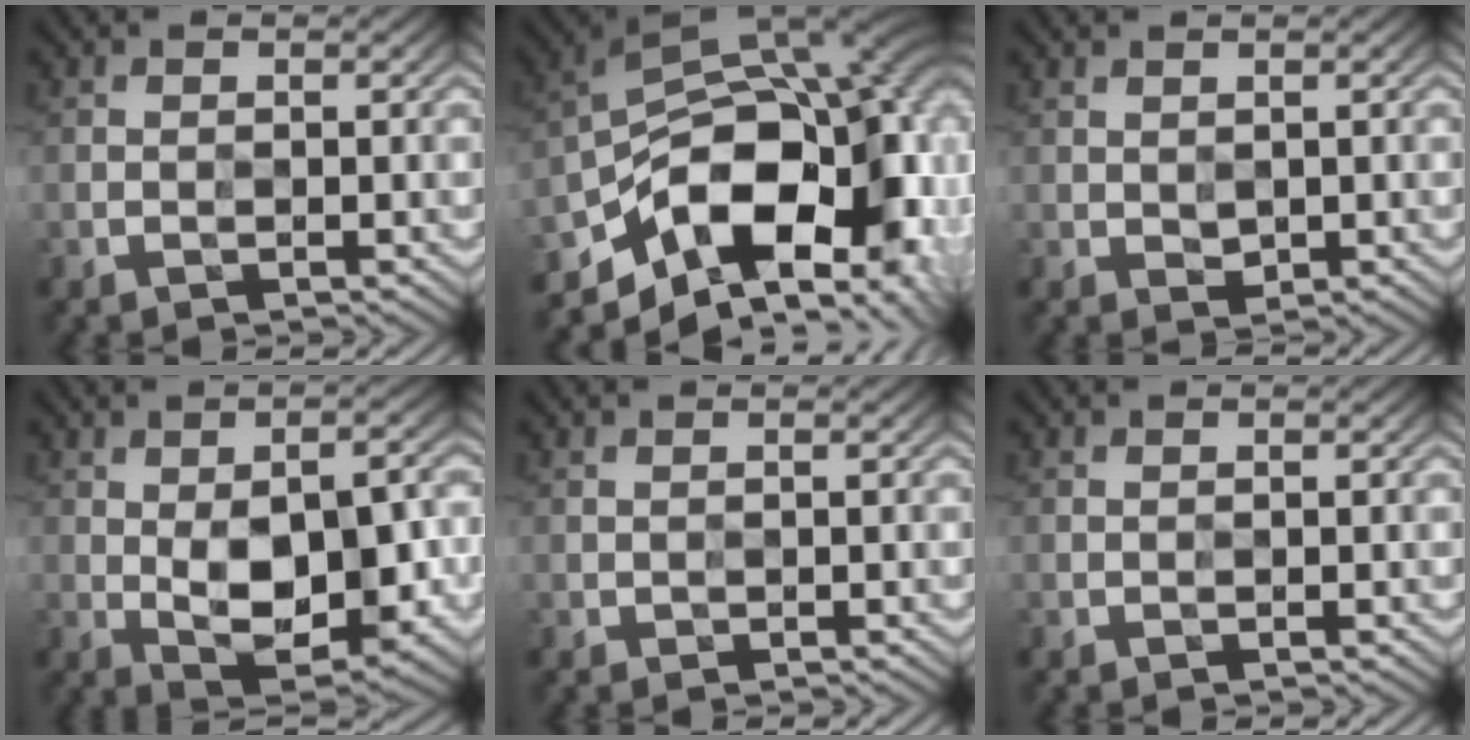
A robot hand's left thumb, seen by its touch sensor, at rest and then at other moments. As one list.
[{"total": 15.4, "force": [-5.3, 9.5, 10.9], "torque": [-0.168, -0.017, -0.087]}, {"total": 0.7, "force": [0.5, 0.4, 0.0], "torque": [-0.009, -0.003, 0.011]}, {"total": 9.7, "force": [-0.9, 5.2, 8.1], "torque": [-0.131, -0.005, -0.010]}, {"total": 0.6, "force": [-0.1, 0.4, 0.4], "torque": [-0.005, -0.002, -0.001]}, {"total": 0.0}]